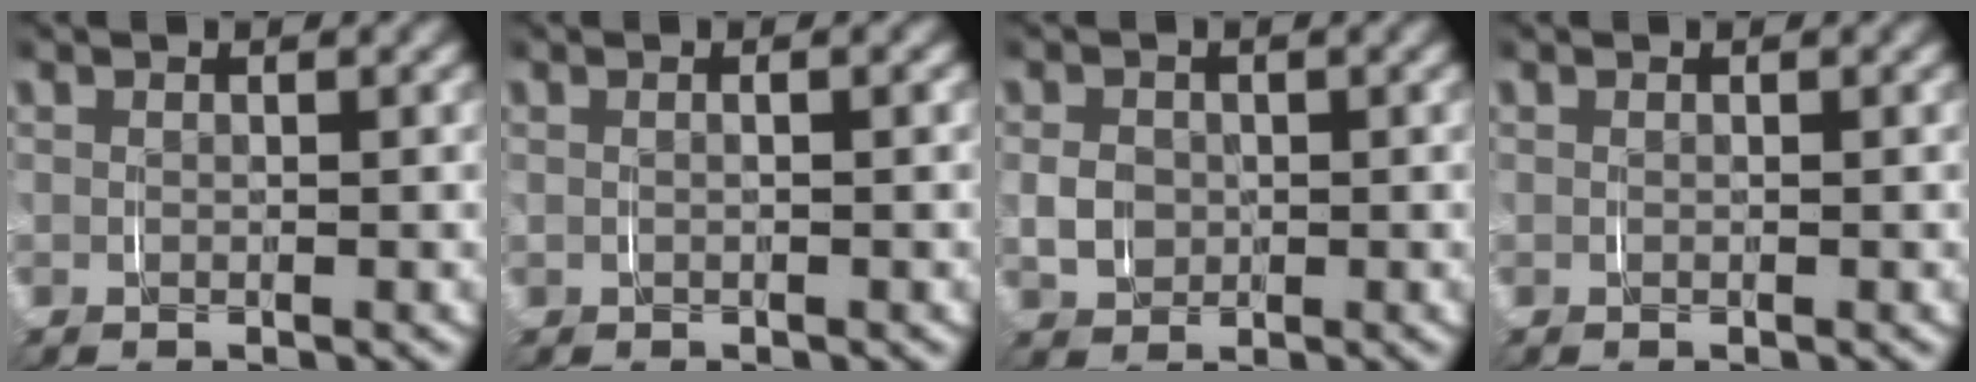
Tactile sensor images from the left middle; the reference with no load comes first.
{"total": 0.6, "force": [0.1, 0.2, 0.6], "torque": [-0.013, 0.005, 0.000]}
{"total": 2.3, "force": [0.0, 2.0, 1.2], "torque": [-0.029, -0.001, 0.004]}
{"total": 0.0}